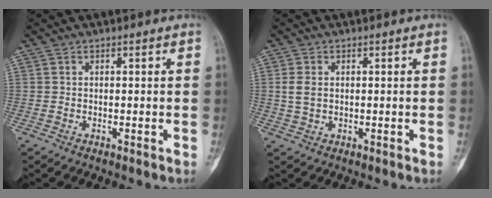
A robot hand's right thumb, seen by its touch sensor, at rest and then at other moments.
{"total": 3.2, "force": [0.4, 2.2, 2.3], "torque": [-0.050, 0.000, 0.011]}